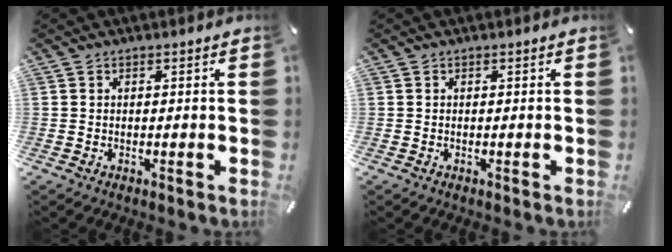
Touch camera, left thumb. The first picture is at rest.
{"total": 0.0}